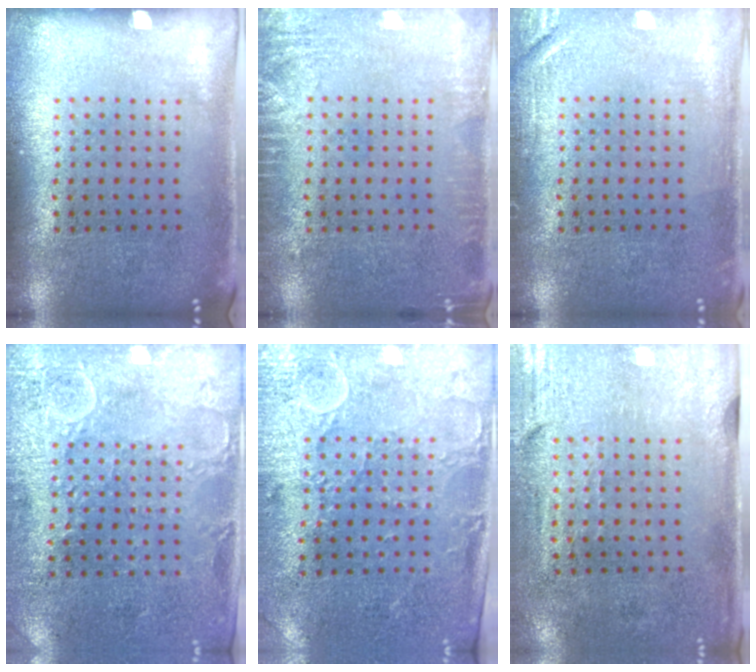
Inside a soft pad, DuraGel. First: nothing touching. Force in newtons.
{"total": 2.3, "press": 2.2, "slide": 0.2}
{"total": 1.7, "press": 1.7, "slide": 0.2}
{"total": 2.7, "press": 2.6, "slide": 0.8}
{"total": 2.9, "press": 2.5, "slide": 1.5}
{"total": 3.0, "press": 2.5, "slide": 1.6}